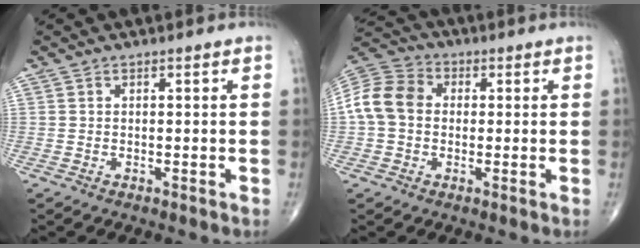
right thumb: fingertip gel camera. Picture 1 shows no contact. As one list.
[{"total": 10.1, "force": [0.3, 7.8, 6.4], "torque": [-0.124, 0.031, -0.004]}]